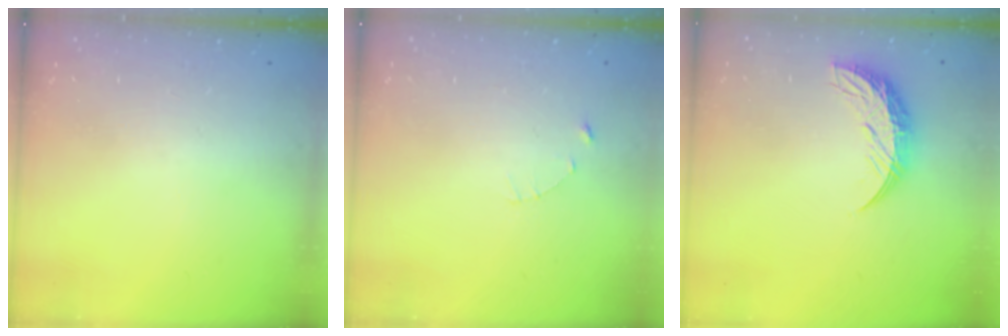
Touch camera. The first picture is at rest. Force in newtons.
{"total": 1.0, "press": 1.0, "slide": 0.2}
{"total": 10.0, "press": 10.0, "slide": 0.6}